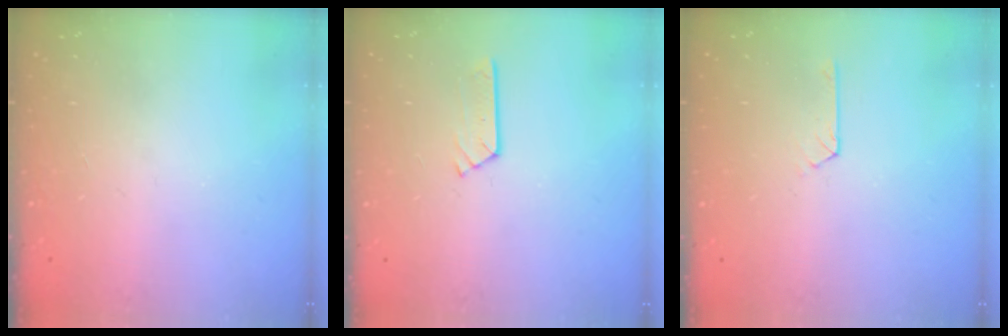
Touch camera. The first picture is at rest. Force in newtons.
{"total": 2.4, "press": 2.4, "slide": 0.2}
{"total": 1.9, "press": 1.9, "slide": 0.2}